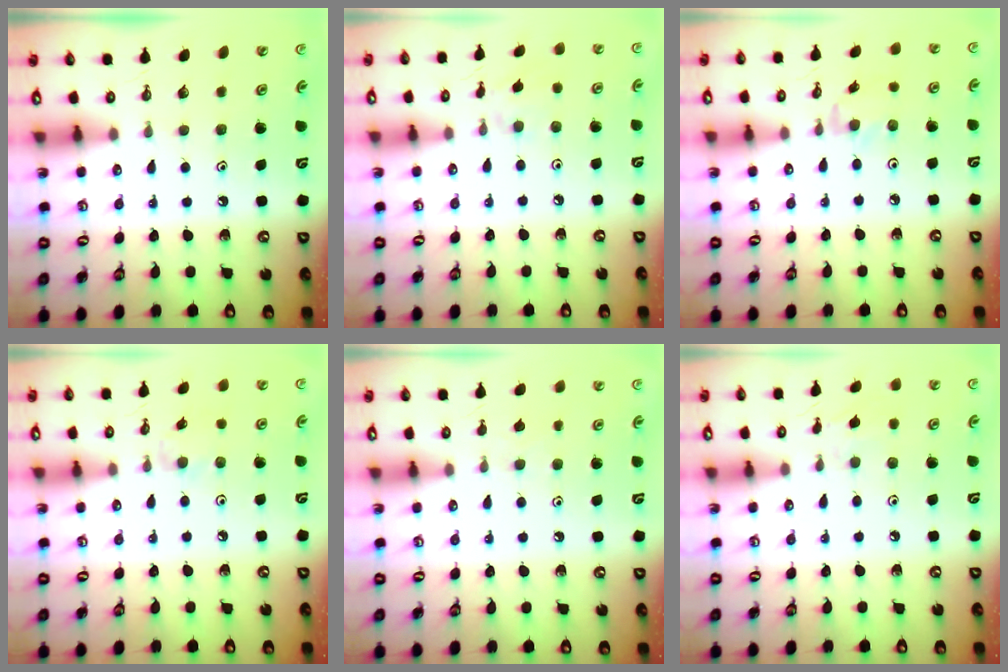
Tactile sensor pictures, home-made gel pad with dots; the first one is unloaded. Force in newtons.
{"total": 3.0, "press": 3.0, "slide": 0.3}
{"total": 2.0, "press": 2.0, "slide": 0.4}
{"total": 2.5, "press": 2.5, "slide": 0.5}
{"total": 3.3, "press": 3.2, "slide": 0.7}
{"total": 4.2, "press": 4.2, "slide": 0.6}